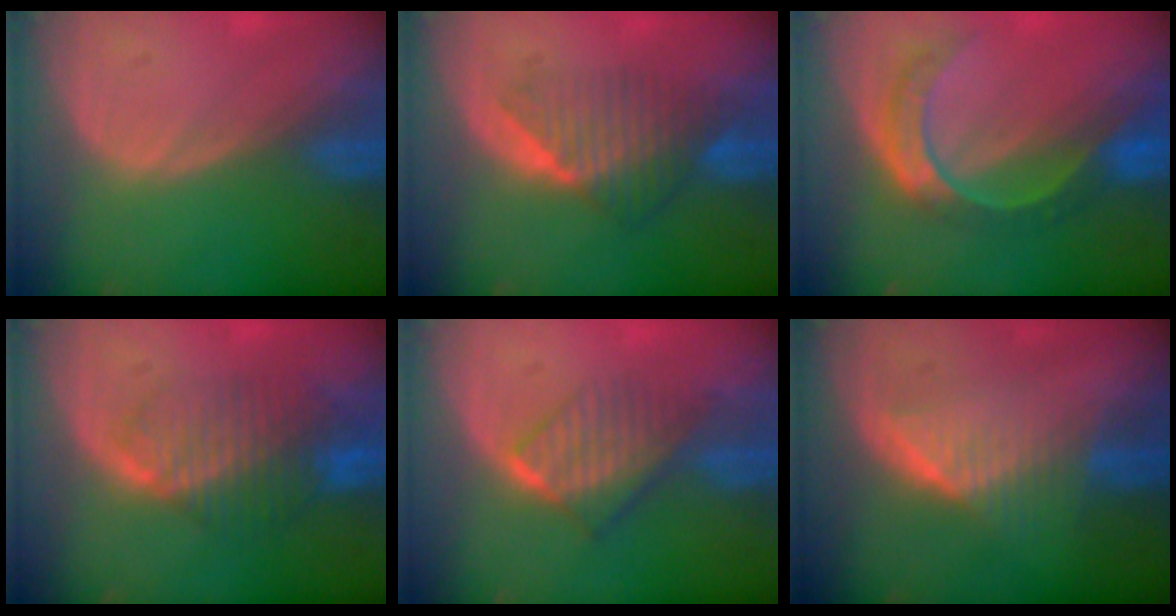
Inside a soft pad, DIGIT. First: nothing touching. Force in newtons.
{"total": 6.9, "press": 6.5, "slide": 2.5}
{"total": 8.3, "press": 7.0, "slide": 4.5}
{"total": 8.4, "press": 7.2, "slide": 4.3}
{"total": 6.4, "press": 5.7, "slide": 2.9}
{"total": 6.5, "press": 5.8, "slide": 2.8}